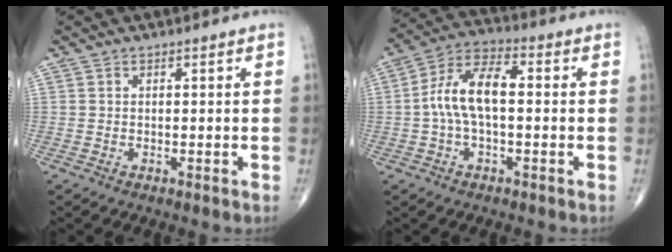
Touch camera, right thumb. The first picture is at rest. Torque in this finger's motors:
{"motor_torque": [0.13, 0.13, 0.56, 0.02, 0.17]}